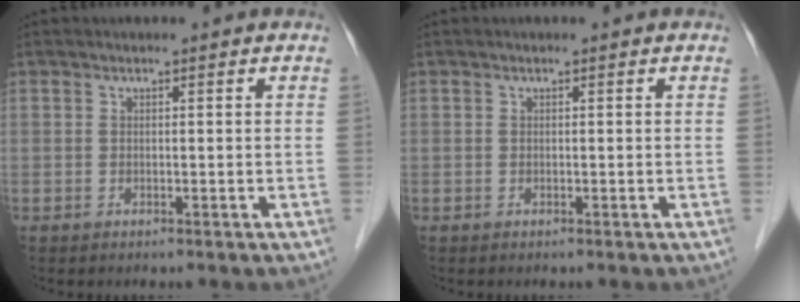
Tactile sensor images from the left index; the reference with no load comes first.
{"total": 0.0}